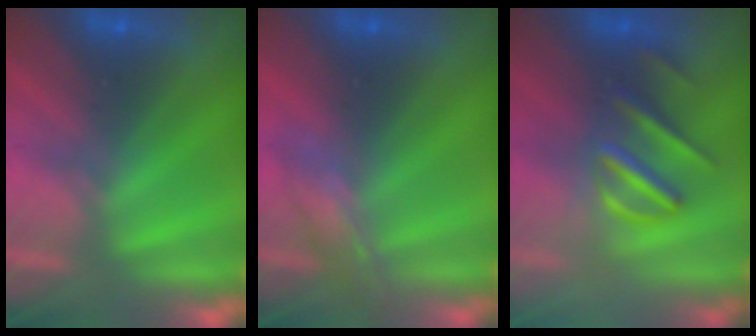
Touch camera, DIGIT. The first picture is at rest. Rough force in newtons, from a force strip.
{"total": 2.1}
{"total": 3.0}